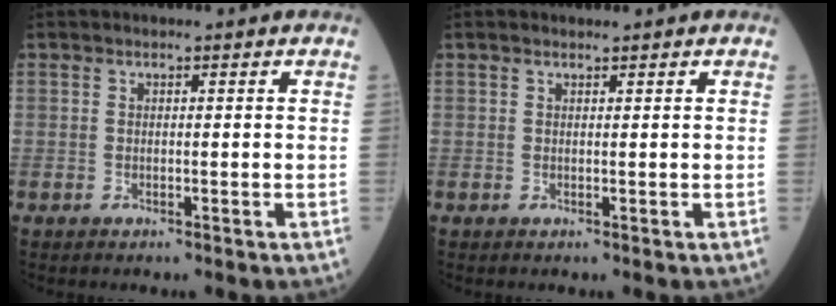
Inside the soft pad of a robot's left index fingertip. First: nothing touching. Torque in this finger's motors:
{"motor_torque": [-0.15, 0.07, -0.01, -0.01]}